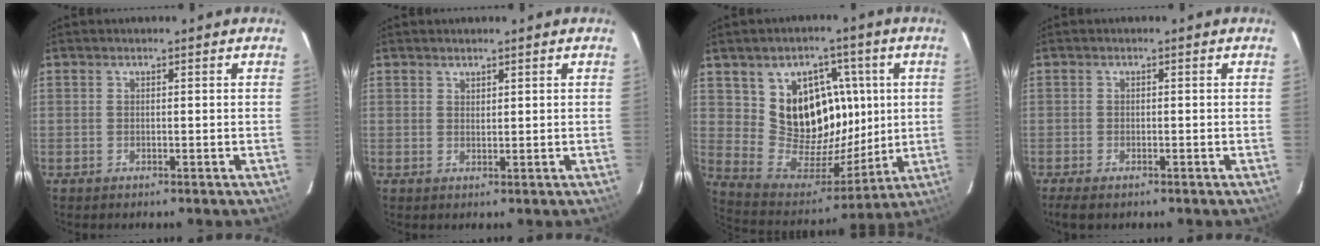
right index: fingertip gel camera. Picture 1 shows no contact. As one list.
[{"total": 1.1, "force": [1.0, 0.4, 0.2], "torque": [-0.003, 0.001, 0.018]}, {"total": 15.8, "force": [4.9, 13.4, 6.7], "torque": [-0.135, 0.008, 0.103]}, {"total": 3.3, "force": [-2.3, 1.3, 1.9], "torque": [-0.044, -0.012, -0.042]}]